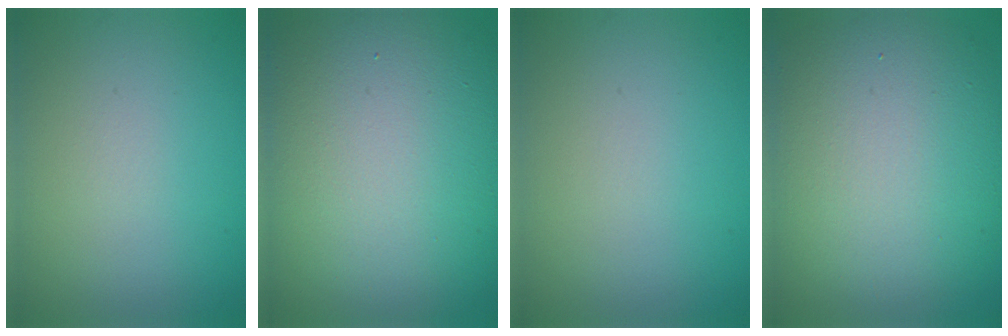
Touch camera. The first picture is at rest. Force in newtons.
{"total": 17.6, "press": 17.6, "slide": 1.0}
{"total": 0.0}
{"total": 12.9, "press": 12.9, "slide": 1.1}